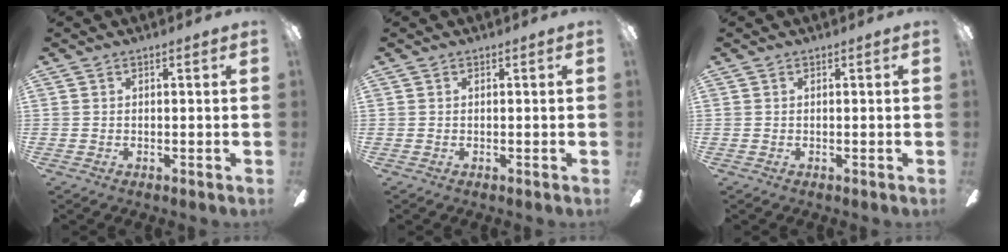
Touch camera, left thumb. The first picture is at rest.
{"total": 0.0}
{"total": 0.0}